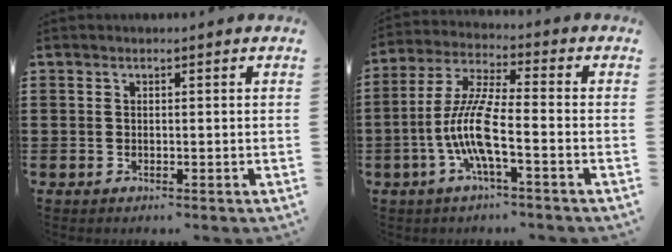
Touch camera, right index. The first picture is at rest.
{"total": 9.0, "force": [-3.1, 1.5, 8.3], "torque": [-0.193, -0.015, -0.069]}